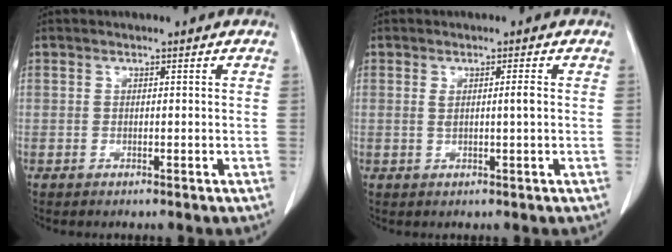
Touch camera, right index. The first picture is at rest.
{"total": 1.8, "force": [0.4, -0.1, 1.8], "torque": [-0.027, 0.002, 0.010]}